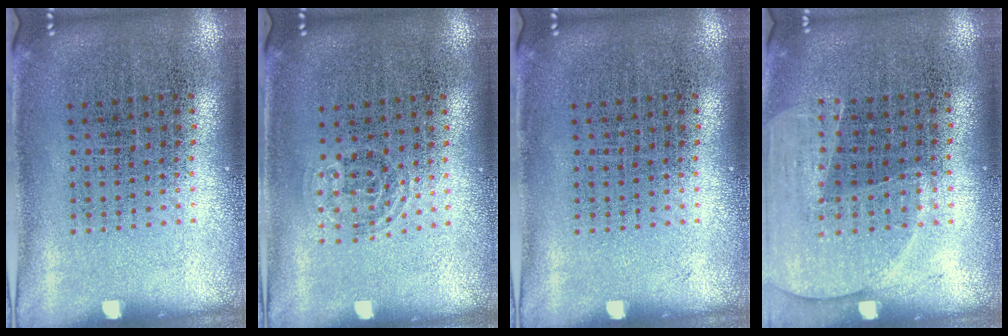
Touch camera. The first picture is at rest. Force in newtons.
{"total": 0.9, "press": 0.7, "slide": 0.6}
{"total": 0.0}
{"total": 1.4, "press": 1.3, "slide": 0.5}